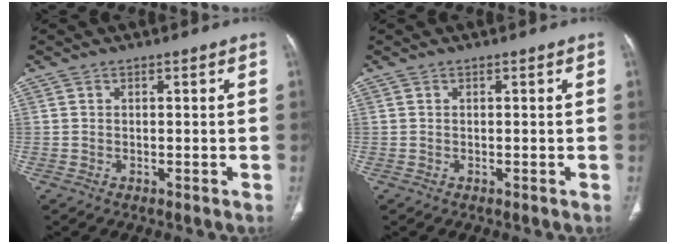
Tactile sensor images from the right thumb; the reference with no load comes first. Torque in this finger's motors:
{"motor_torque": [0.00, 0.00, 0.04, 0.04, 0.03]}